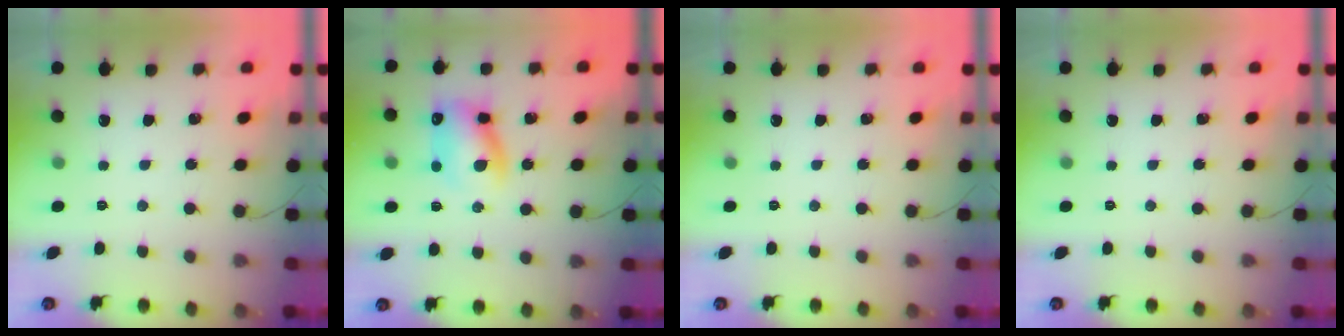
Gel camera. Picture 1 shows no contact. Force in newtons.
{"total": 11.4, "press": 11.2, "slide": 2.2}
{"total": 0.0}
{"total": 0.0}